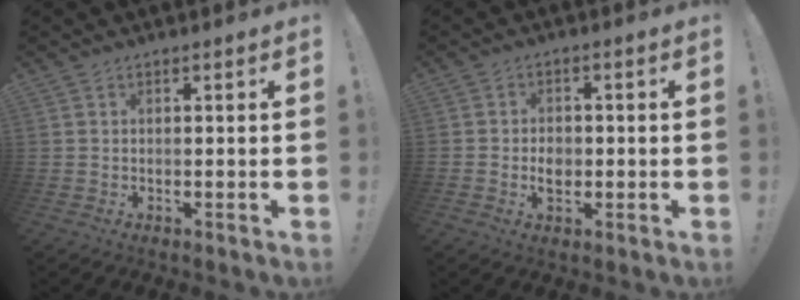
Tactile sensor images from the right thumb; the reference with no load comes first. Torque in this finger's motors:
{"motor_torque": [-0.07, 0.15, -0.08, 0.11, 0.13]}